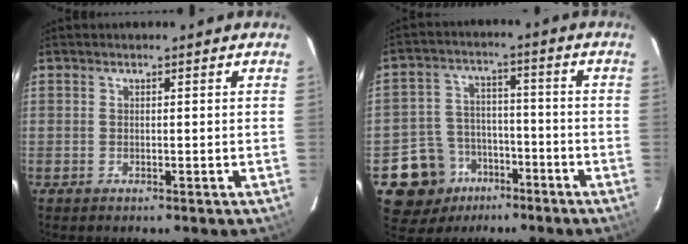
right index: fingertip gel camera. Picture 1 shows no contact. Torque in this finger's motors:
{"motor_torque": [-0.76, -0.49, -0.98, -0.21]}